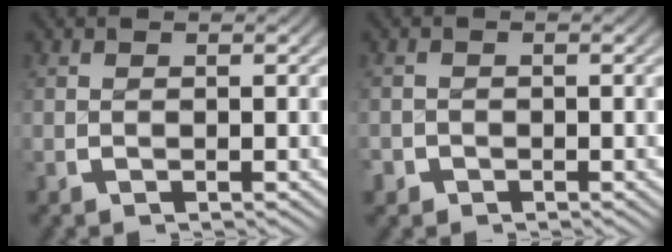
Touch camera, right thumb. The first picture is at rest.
{"total": 1.4, "force": [-1.1, 0.9, -0.5], "torque": [0.005, -0.012, -0.018]}